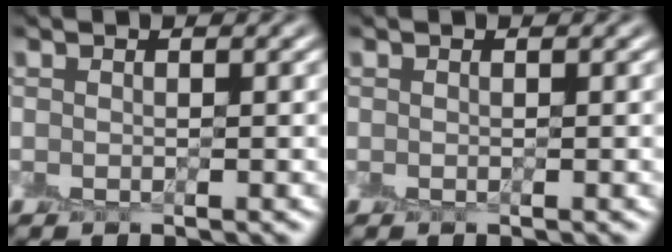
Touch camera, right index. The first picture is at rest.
{"total": 0.0}